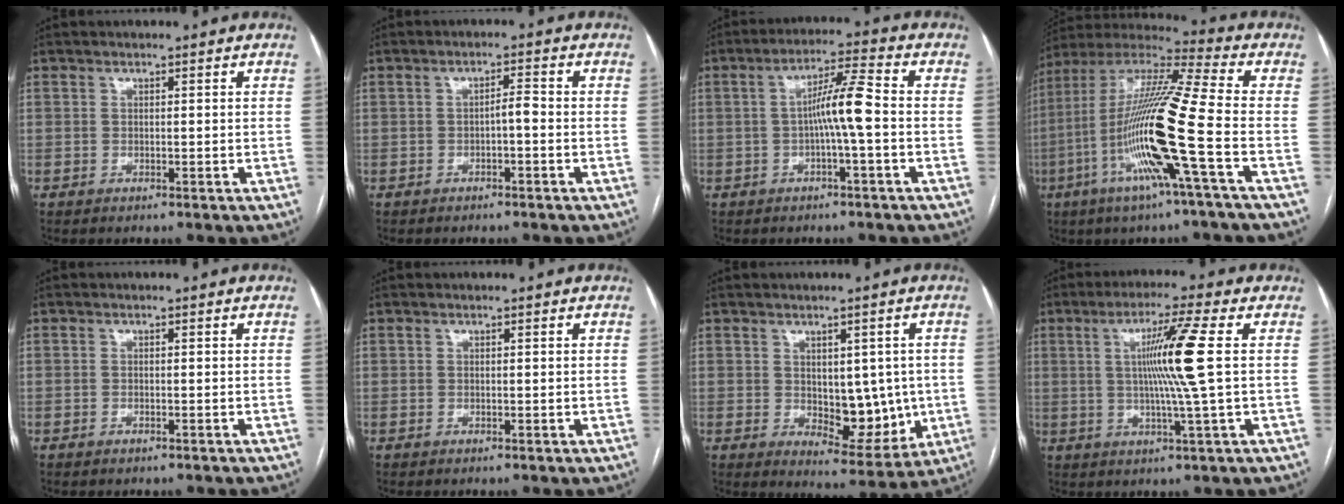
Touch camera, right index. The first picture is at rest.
{"total": 2.0, "force": [-0.7, 0.4, 1.9], "torque": [-0.026, 0.004, -0.012]}
{"total": 6.7, "force": [-0.8, -0.2, 6.7], "torque": [-0.118, 0.016, -0.014]}
{"total": 19.2, "force": [-5.7, -0.8, 18.3], "torque": [-0.372, -0.013, -0.122]}
{"total": 0.7, "force": [-0.6, 0.3, 0.3], "torque": [-0.011, -0.001, -0.005]}
{"total": 0.0}
{"total": 8.5, "force": [-0.3, 4.7, 7.0], "torque": [-0.078, -0.003, 0.013]}
{"total": 9.6, "force": [1.2, -2.1, 9.3], "torque": [-0.167, -0.002, 0.026]}